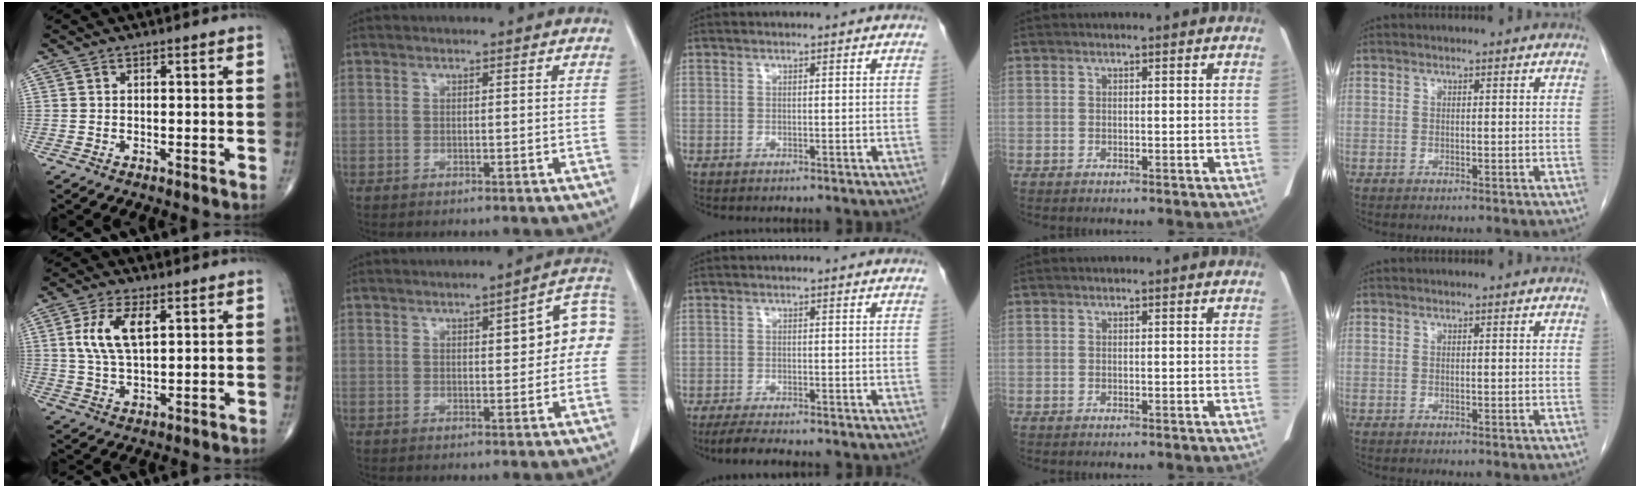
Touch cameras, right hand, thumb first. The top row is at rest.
{"thumb": {"total": 8.6, "force": [2.5, 3.9, 7.2], "torque": [-0.146, -0.003, 0.050]}, "index": {"total": 8.0, "force": [1.1, 2.3, 7.6], "torque": [-0.090, 0.032, 0.011]}, "middle": {"total": 4.6, "force": [-3.8, 0.5, 2.4], "torque": [-0.044, -0.012, -0.061]}}